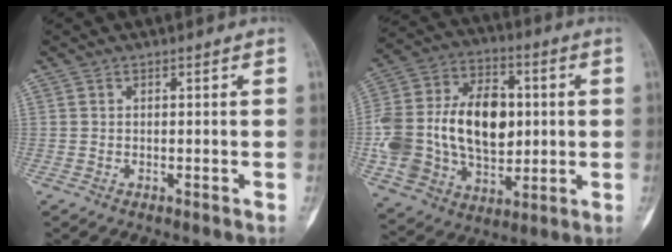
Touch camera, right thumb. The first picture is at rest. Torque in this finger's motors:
{"motor_torque": [1.83, 2.03, 1.07, -0.79, 0.22]}